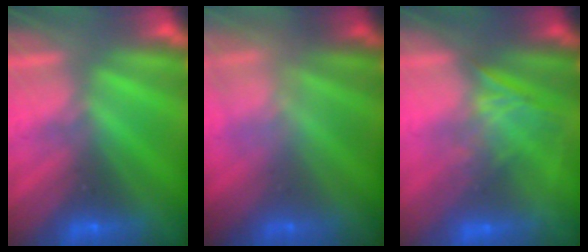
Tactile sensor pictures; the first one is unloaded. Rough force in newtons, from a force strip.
{"total": 2.3}
{"total": 1.1}